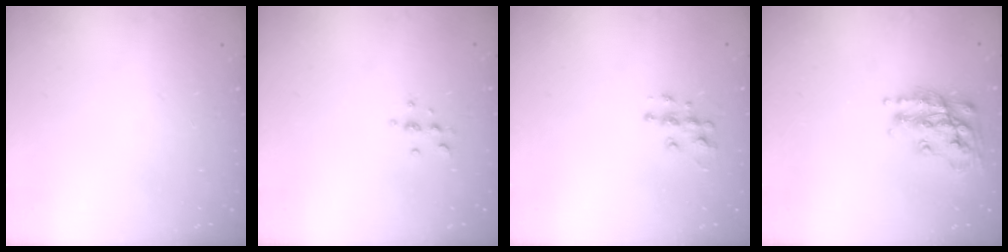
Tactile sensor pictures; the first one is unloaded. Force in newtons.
{"total": 2.9, "press": 2.9, "slide": 0.4}
{"total": 7.0, "press": 7.0, "slide": 0.3}
{"total": 17.4, "press": 17.3, "slide": 1.2}